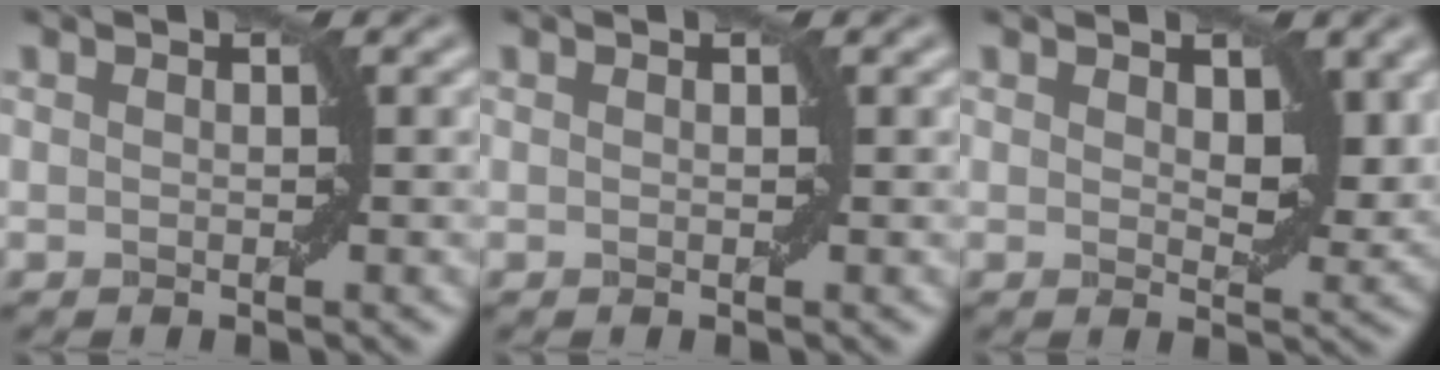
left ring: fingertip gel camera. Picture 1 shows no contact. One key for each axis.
{"total": 0.0}
{"total": 3.4, "fx": 1.2, "fy": 1.8, "fz": 2.7, "tx": -0.038, "ty": -0.008, "tz": 0.023}